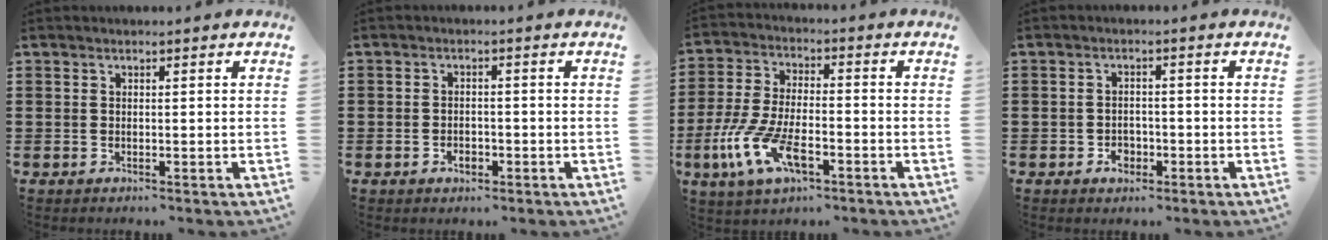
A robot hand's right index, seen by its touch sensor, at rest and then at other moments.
{"total": 2.1, "force": [-1.0, 1.3, 1.3], "torque": [-0.027, 0.002, -0.020]}
{"total": 10.3, "force": [-4.6, 4.5, 8.0], "torque": [-0.191, -0.005, -0.088]}
{"total": 2.5, "force": [-1.2, 1.9, 1.2], "torque": [-0.023, 0.002, -0.025]}